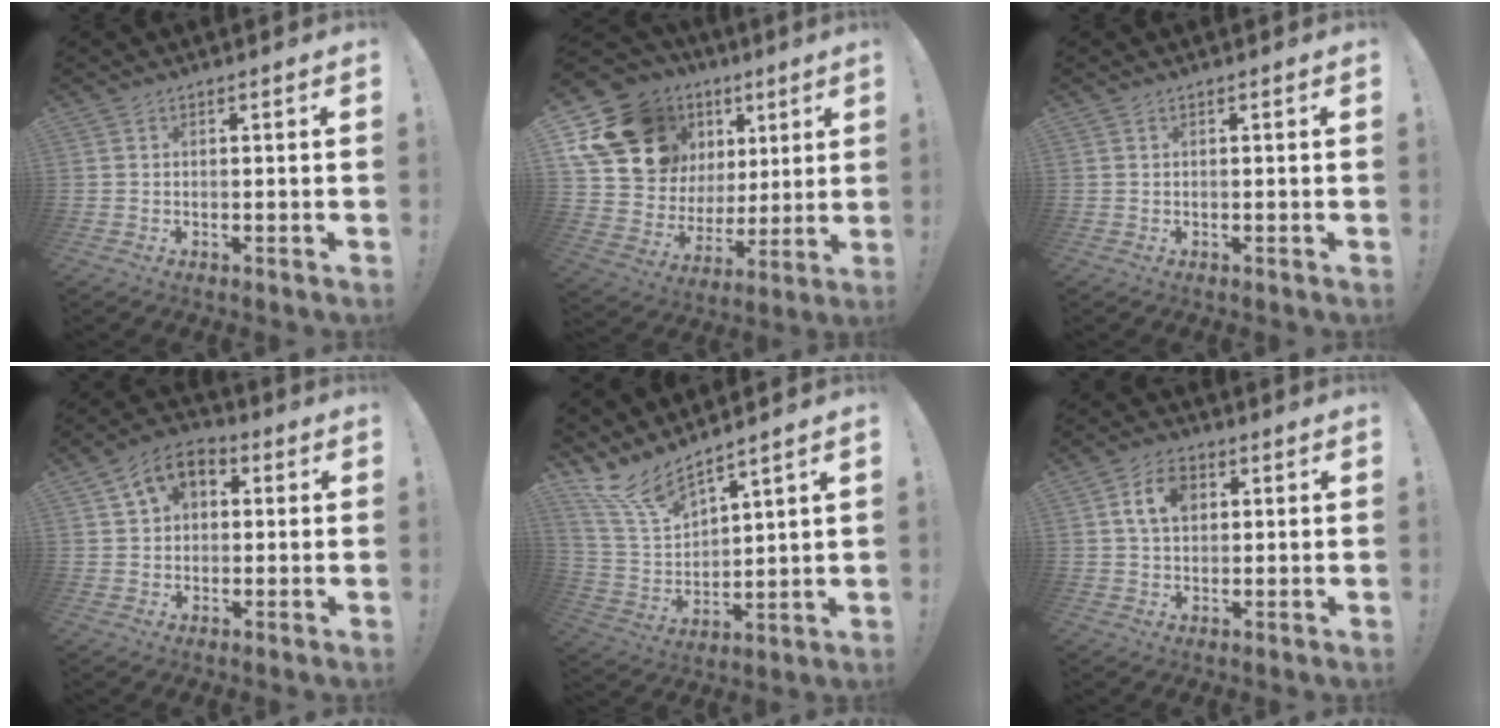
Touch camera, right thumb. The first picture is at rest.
{"total": 20.8, "force": [11.5, 14.7, 8.9], "torque": [-0.151, -0.065, 0.252]}
{"total": 0.0}
{"total": 8.6, "force": [3.2, 6.2, 5.0], "torque": [-0.079, -0.004, 0.064]}
{"total": 11.9, "force": [10.1, 3.4, 5.2], "torque": [-0.121, -0.073, 0.187]}
{"total": 8.0, "force": [2.3, 5.5, 5.4], "torque": [-0.089, 0.012, 0.043]}